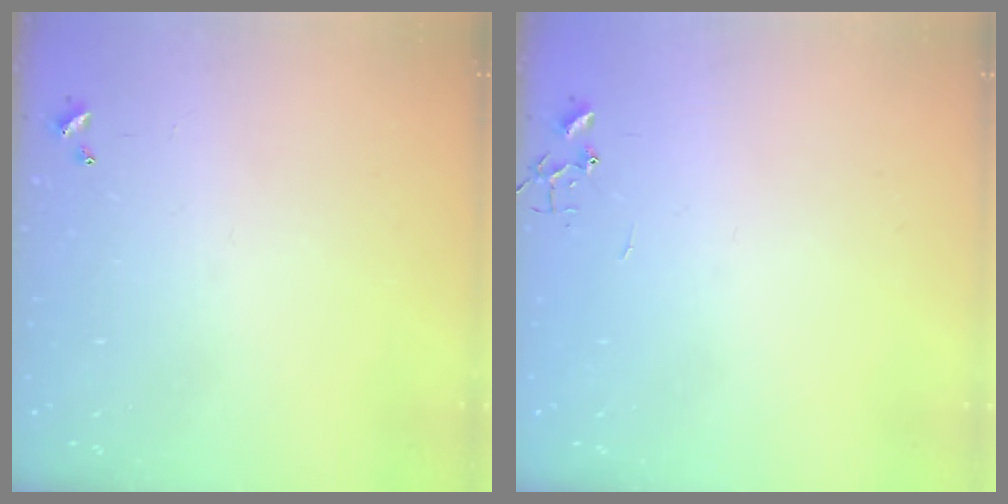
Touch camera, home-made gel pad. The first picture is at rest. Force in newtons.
{"total": 0.0}